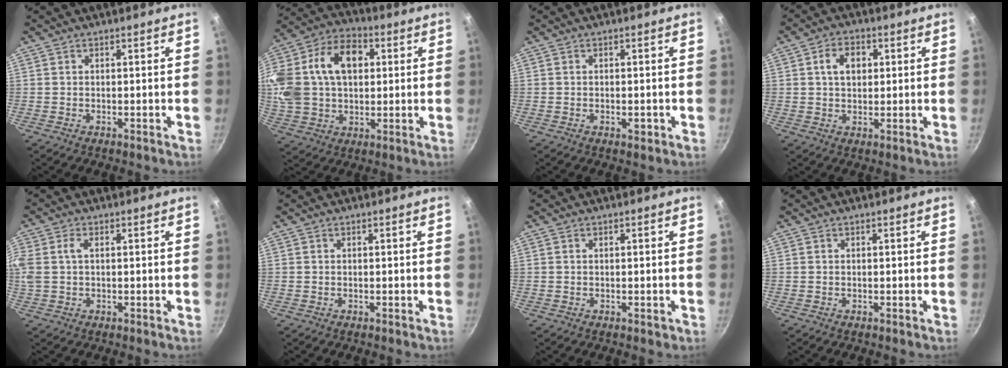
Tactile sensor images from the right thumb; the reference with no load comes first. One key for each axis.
{"total": 24.7, "fx": 5.4, "fy": 17.4, "fz": 16.6, "tx": -0.351, "ty": 0.038, "tz": 0.089}
{"total": 1.6, "fx": -0.5, "fy": 0.9, "fz": 1.3, "tx": -0.018, "ty": 0.001, "tz": -0.008}
{"total": 5.7, "fx": 1.3, "fy": 4.1, "fz": 3.8, "tx": -0.045, "ty": 0.006, "tz": 0.019}
{"total": 7.2, "fx": 1.5, "fy": 4.7, "fz": 5.2, "tx": -0.114, "ty": 0.013, "tz": 0.024}
{"total": 0.0}
{"total": 0.8, "fx": 0.0, "fy": 0.5, "fz": 0.6, "tx": -0.005, "ty": 0.001, "tz": 0.001}
{"total": 0.0}